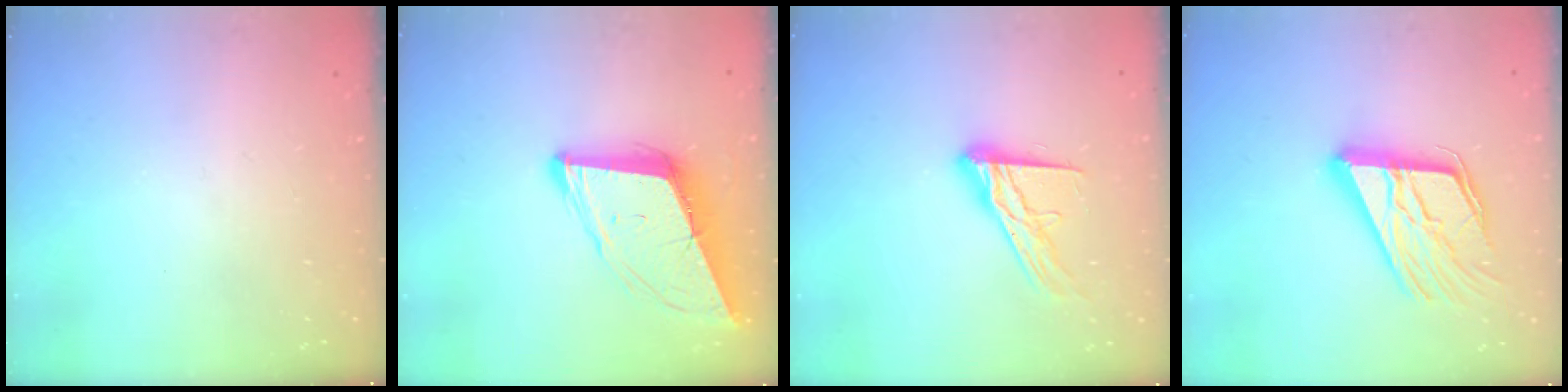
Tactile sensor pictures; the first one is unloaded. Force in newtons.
{"total": 11.4, "press": 10.8, "slide": 3.7}
{"total": 13.2, "press": 13.2, "slide": 1.1}
{"total": 19.0, "press": 18.8, "slide": 2.8}